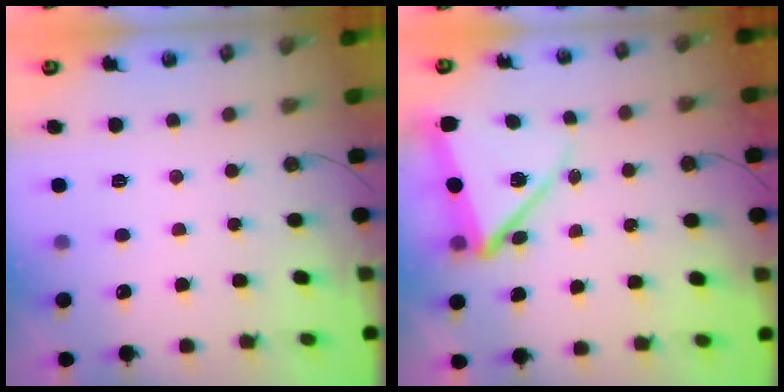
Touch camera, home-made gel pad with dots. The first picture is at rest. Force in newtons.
{"total": 12.2, "press": 12.1, "slide": 1.6}